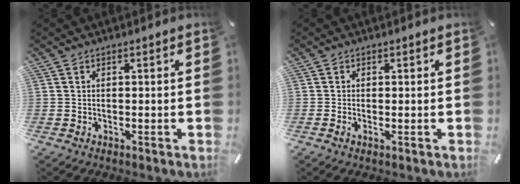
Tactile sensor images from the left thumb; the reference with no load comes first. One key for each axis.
{"total": 0.7, "fx": -0.2, "fy": 0.3, "fz": 0.6, "tx": -0.012, "ty": -0.001, "tz": -0.003}